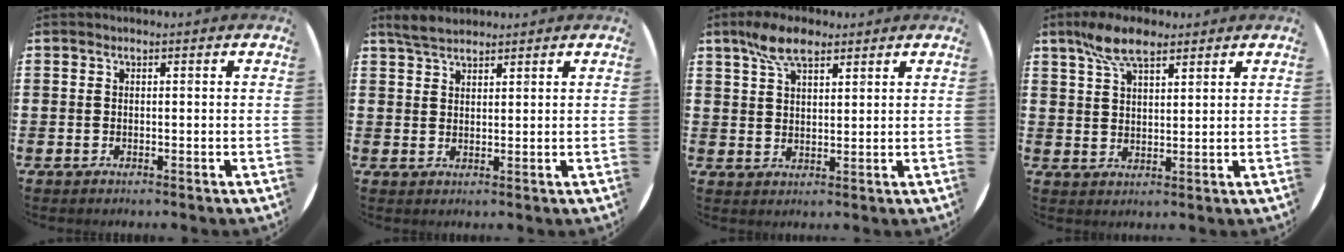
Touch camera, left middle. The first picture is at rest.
{"total": 3.2, "force": [2.8, 1.0, 1.2], "torque": [-0.029, 0.003, 0.054]}
{"total": 6.4, "force": [4.5, 2.7, 3.6], "torque": [-0.074, -0.001, 0.081]}
{"total": 7.1, "force": [5.2, 2.8, 4.1], "torque": [-0.085, -0.003, 0.094]}